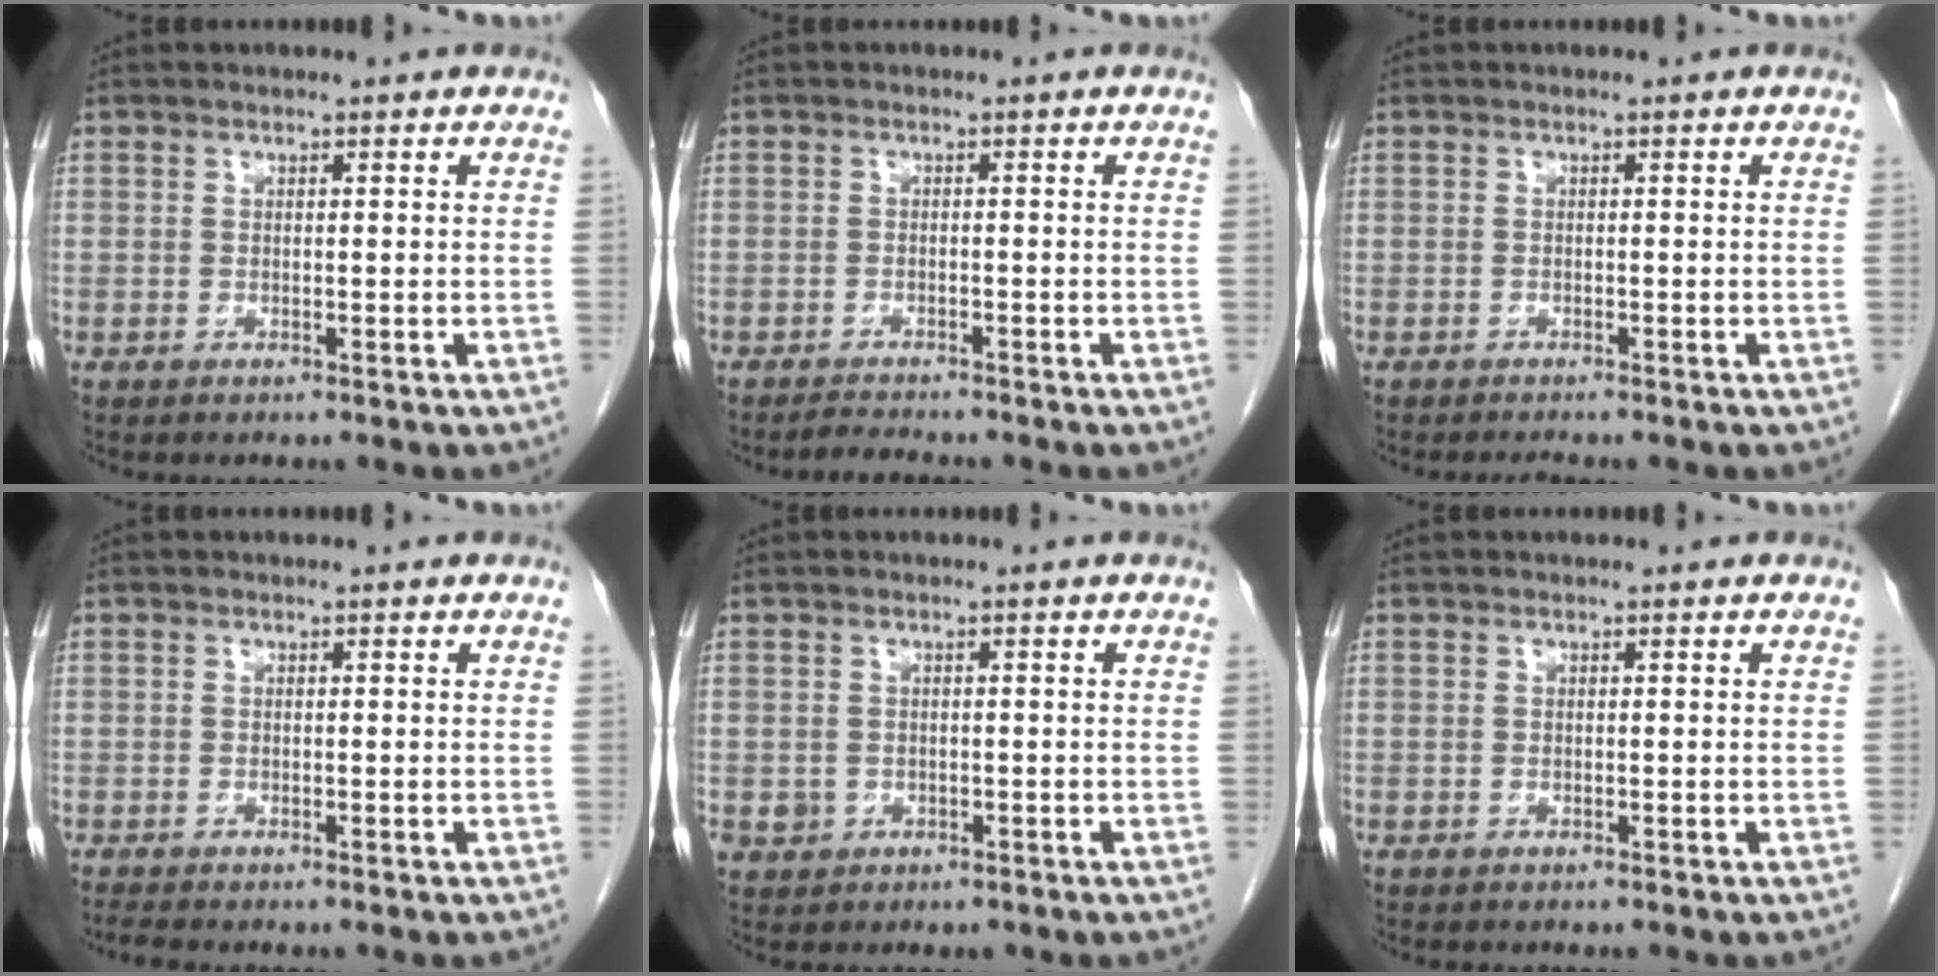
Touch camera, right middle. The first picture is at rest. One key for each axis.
{"total": 1.9, "fx": -1.9, "fy": -0.2, "fz": 0.4, "tx": -0.017, "ty": -0.012, "tz": -0.032}
{"total": 1.2, "fx": -1.1, "fy": -0.2, "fz": 0.4, "tx": -0.008, "ty": -0.003, "tz": -0.016}
{"total": 0.9, "fx": -0.8, "fy": -0.3, "fz": 0.2, "tx": -0.010, "ty": -0.003, "tz": -0.015}
{"total": 1.8, "fx": -0.5, "fy": 1.7, "fz": 0.3, "tx": -0.004, "ty": 0.006, "tz": 0.001}
{"total": 0.0}